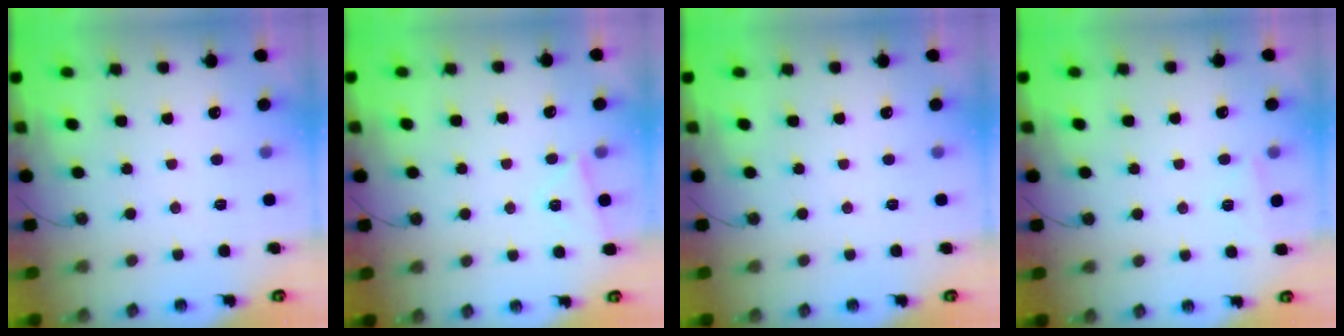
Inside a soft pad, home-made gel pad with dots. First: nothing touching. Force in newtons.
{"total": 4.4, "press": 3.9, "slide": 2.0}
{"total": 0.0}
{"total": 3.0, "press": 2.8, "slide": 0.9}